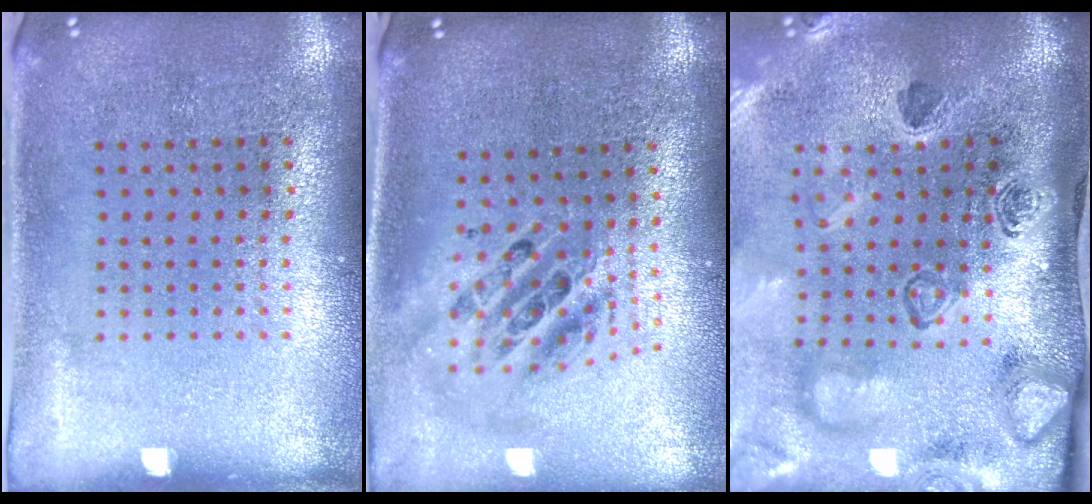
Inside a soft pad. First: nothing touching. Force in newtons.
{"total": 2.2, "press": 1.6, "slide": 1.4}
{"total": 4.8, "press": 3.4, "slide": 3.4}